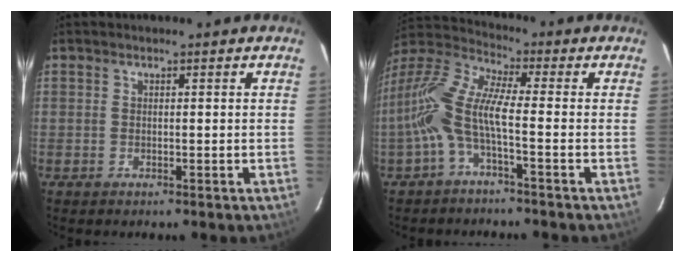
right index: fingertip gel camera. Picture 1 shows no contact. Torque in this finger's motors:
{"motor_torque": [0.86, -0.67, 0.95, 0.21]}